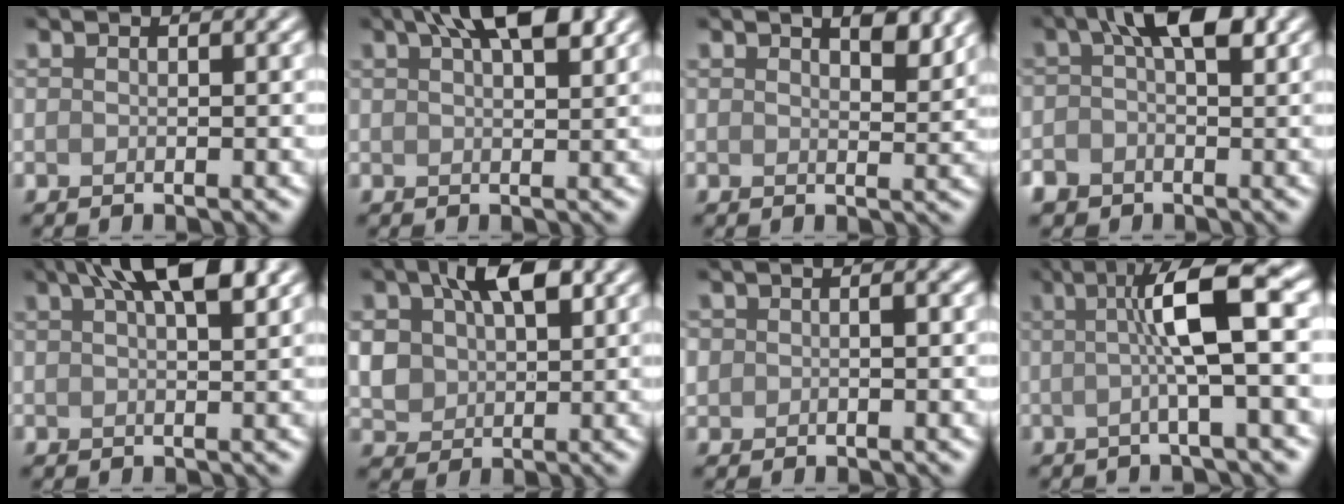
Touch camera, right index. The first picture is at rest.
{"total": 6.0, "force": [3.3, 2.2, 4.4], "torque": [-0.065, 0.015, 0.049]}
{"total": 2.7, "force": [1.8, 0.9, 1.8], "torque": [-0.023, -0.003, 0.030]}
{"total": 5.2, "force": [0.2, 3.3, 4.0], "torque": [-0.060, 0.013, -0.012]}
{"total": 6.5, "force": [3.5, 2.2, 5.0], "torque": [-0.075, 0.018, 0.053]}
{"total": 7.7, "force": [2.5, 5.1, 5.2], "torque": [-0.106, 0.006, 0.041]}
{"total": 1.6, "force": [0.0, 1.4, 0.9], "torque": [-0.015, 0.001, -0.002]}
{"total": 6.9, "force": [0.7, 1.1, 6.8], "torque": [-0.109, 0.016, 0.004]}